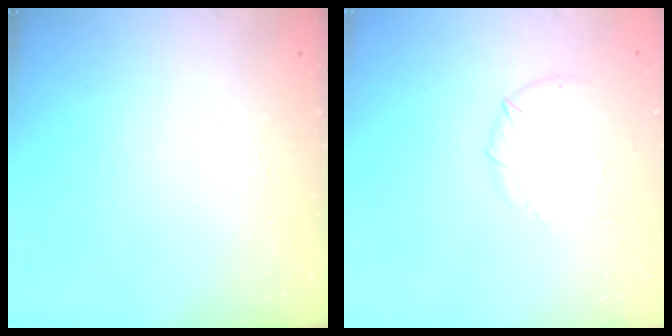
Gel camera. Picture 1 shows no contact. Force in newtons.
{"total": 5.7, "press": 5.5, "slide": 1.6}